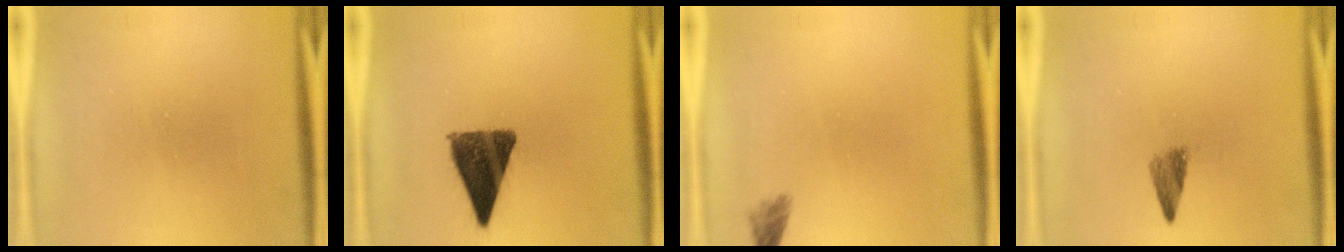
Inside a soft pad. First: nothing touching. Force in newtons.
{"total": 11.5}
{"total": 1.6}
{"total": 2.4}